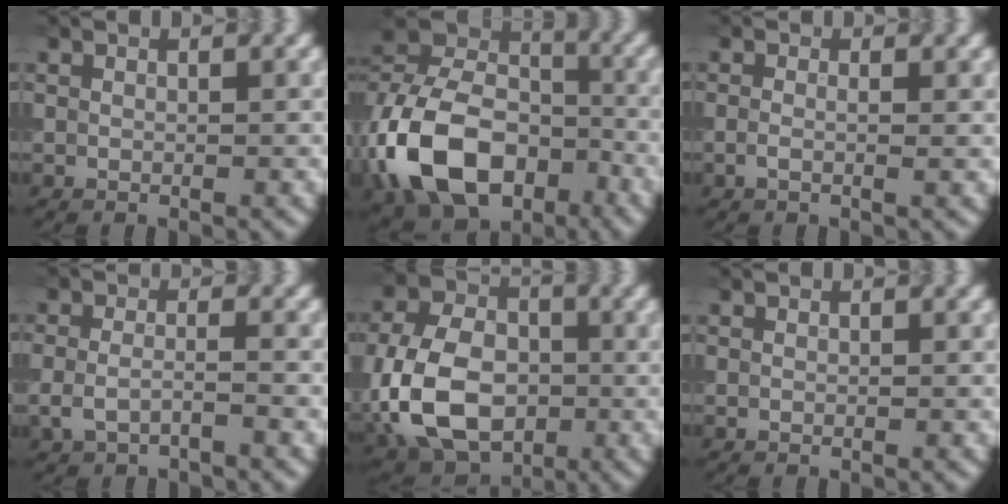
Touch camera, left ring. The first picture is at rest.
{"total": 13.4, "force": [-5.1, 9.0, 8.5], "torque": [-0.180, 0.000, -0.105]}
{"total": 1.3, "force": [-0.1, 0.4, 1.2], "torque": [-0.025, -0.004, -0.006]}
{"total": 2.3, "force": [-1.2, 0.9, 1.7], "torque": [-0.040, -0.004, -0.028]}
{"total": 10.7, "force": [-2.2, 7.6, 7.2], "torque": [-0.156, -0.001, -0.054]}
{"total": 0.0}